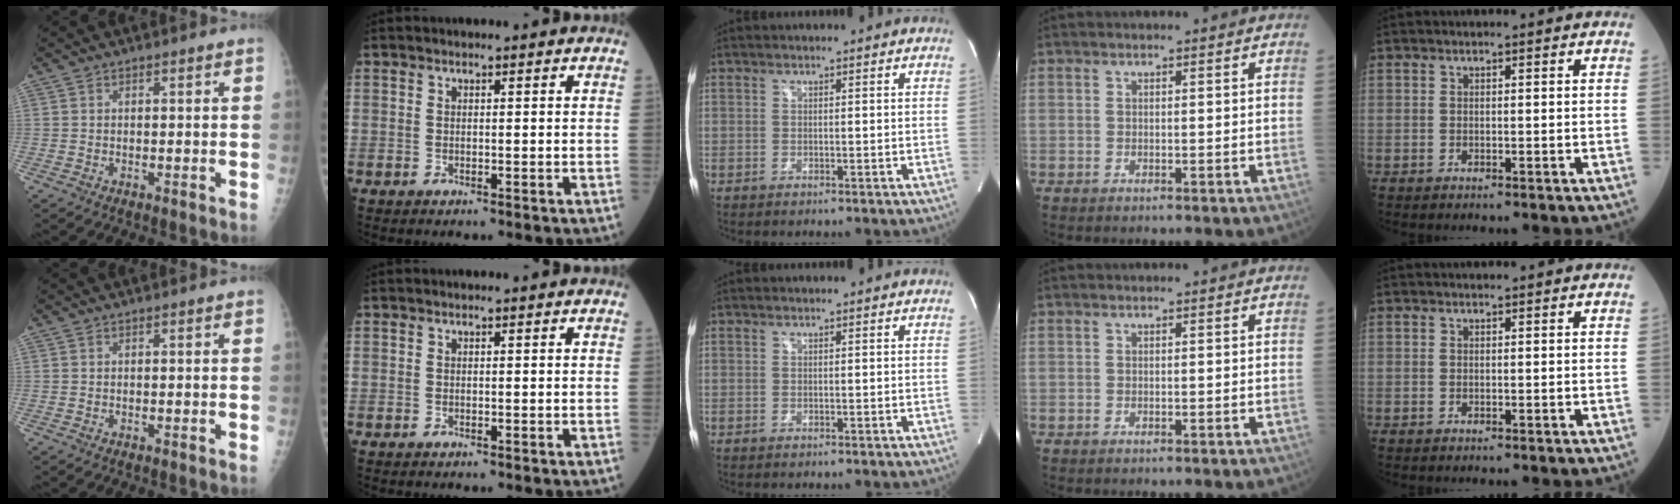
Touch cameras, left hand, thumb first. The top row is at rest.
{}